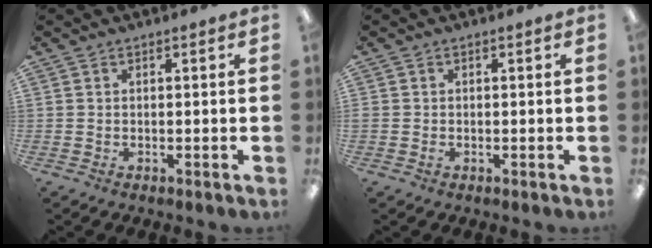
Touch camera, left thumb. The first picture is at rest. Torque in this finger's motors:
{"motor_torque": [-0.06, 0.05, 0.12, -0.25, 0.00]}